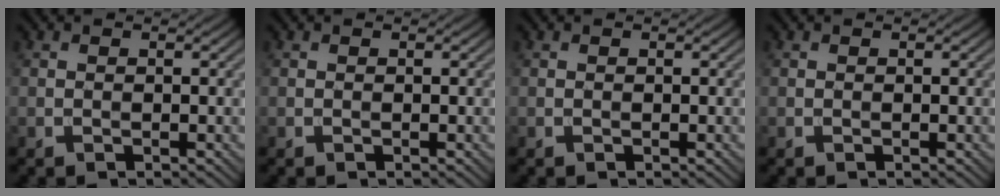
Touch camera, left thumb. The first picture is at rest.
{"total": 0.0}
{"total": 0.0}
{"total": 0.0}